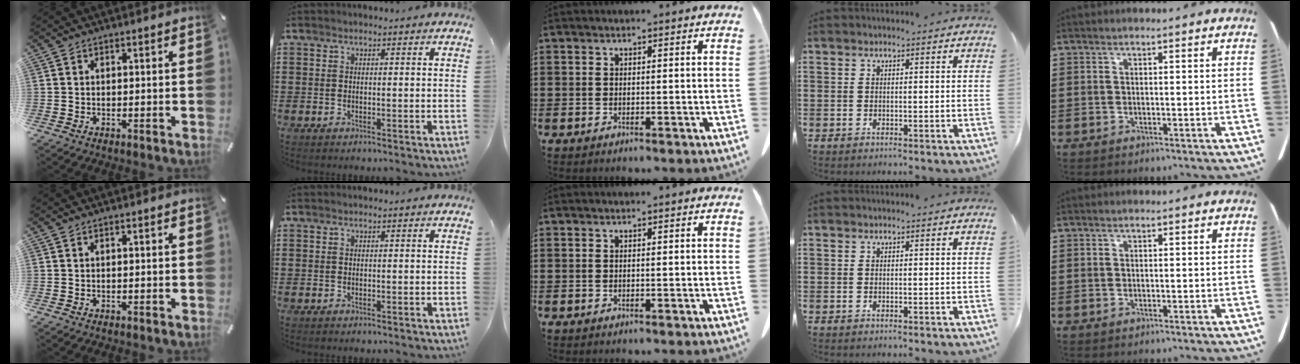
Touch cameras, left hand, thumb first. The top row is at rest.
{}